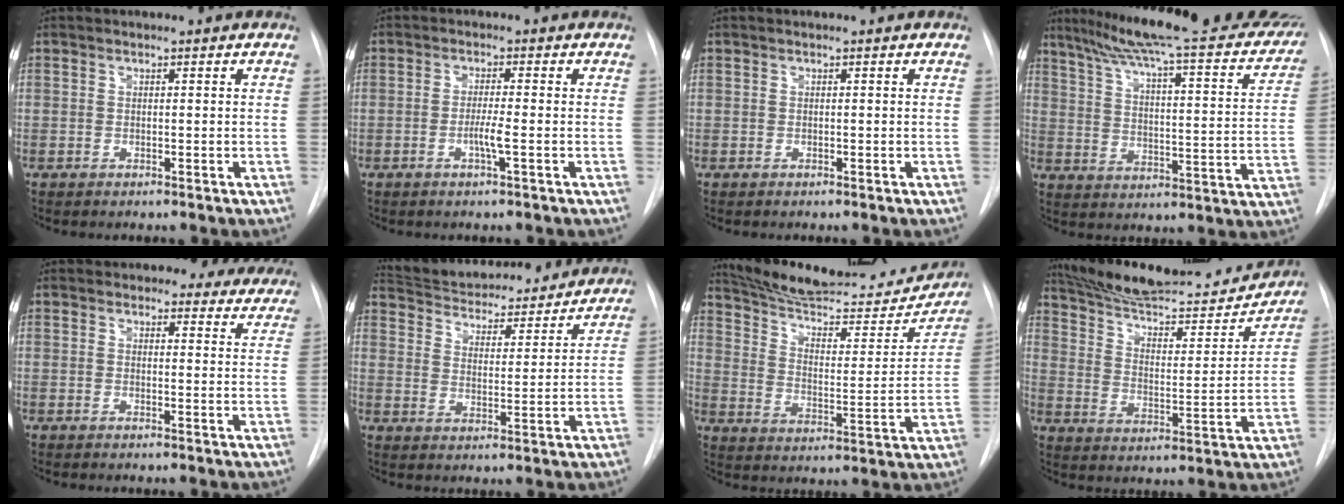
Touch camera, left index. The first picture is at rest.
{"total": 2.6, "force": [-0.9, -0.4, 2.4], "torque": [-0.045, -0.003, -0.018]}
{"total": 0.0}
{"total": 29.5, "force": [25.2, 3.7, 14.9], "torque": [-0.218, -0.042, 0.319]}
{"total": 13.9, "force": [12.9, 4.6, 2.3], "torque": [0.013, -0.014, 0.129]}
{"total": 21.4, "force": [19.8, 5.1, 6.4], "torque": [-0.104, 0.009, 0.275]}
{"total": 25.5, "force": [23.6, 4.9, 8.3], "torque": [-0.124, -0.047, 0.320]}
{"total": 23.5, "force": [21.8, 3.5, 7.9], "torque": [-0.122, -0.032, 0.312]}